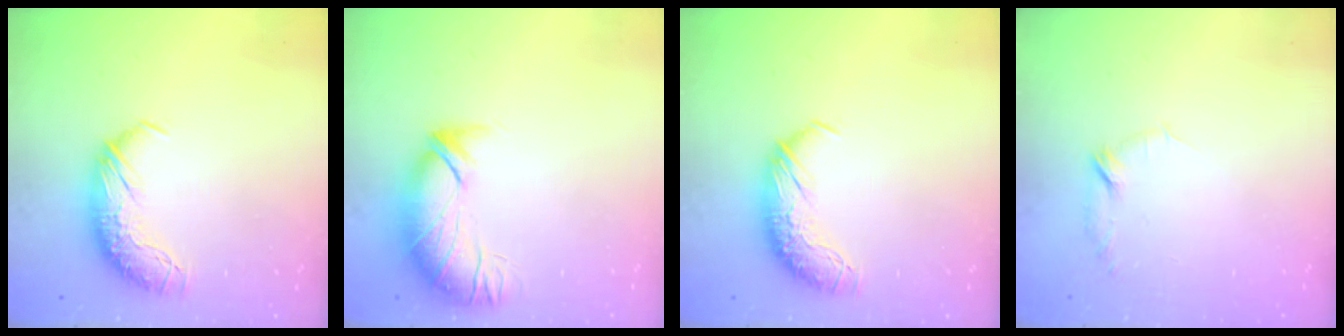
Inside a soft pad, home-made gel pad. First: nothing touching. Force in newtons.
{"total": 2.8, "press": 1.3, "slide": 2.5}
{"total": 0.0}
{"total": 6.5, "press": 6.4, "slide": 0.9}